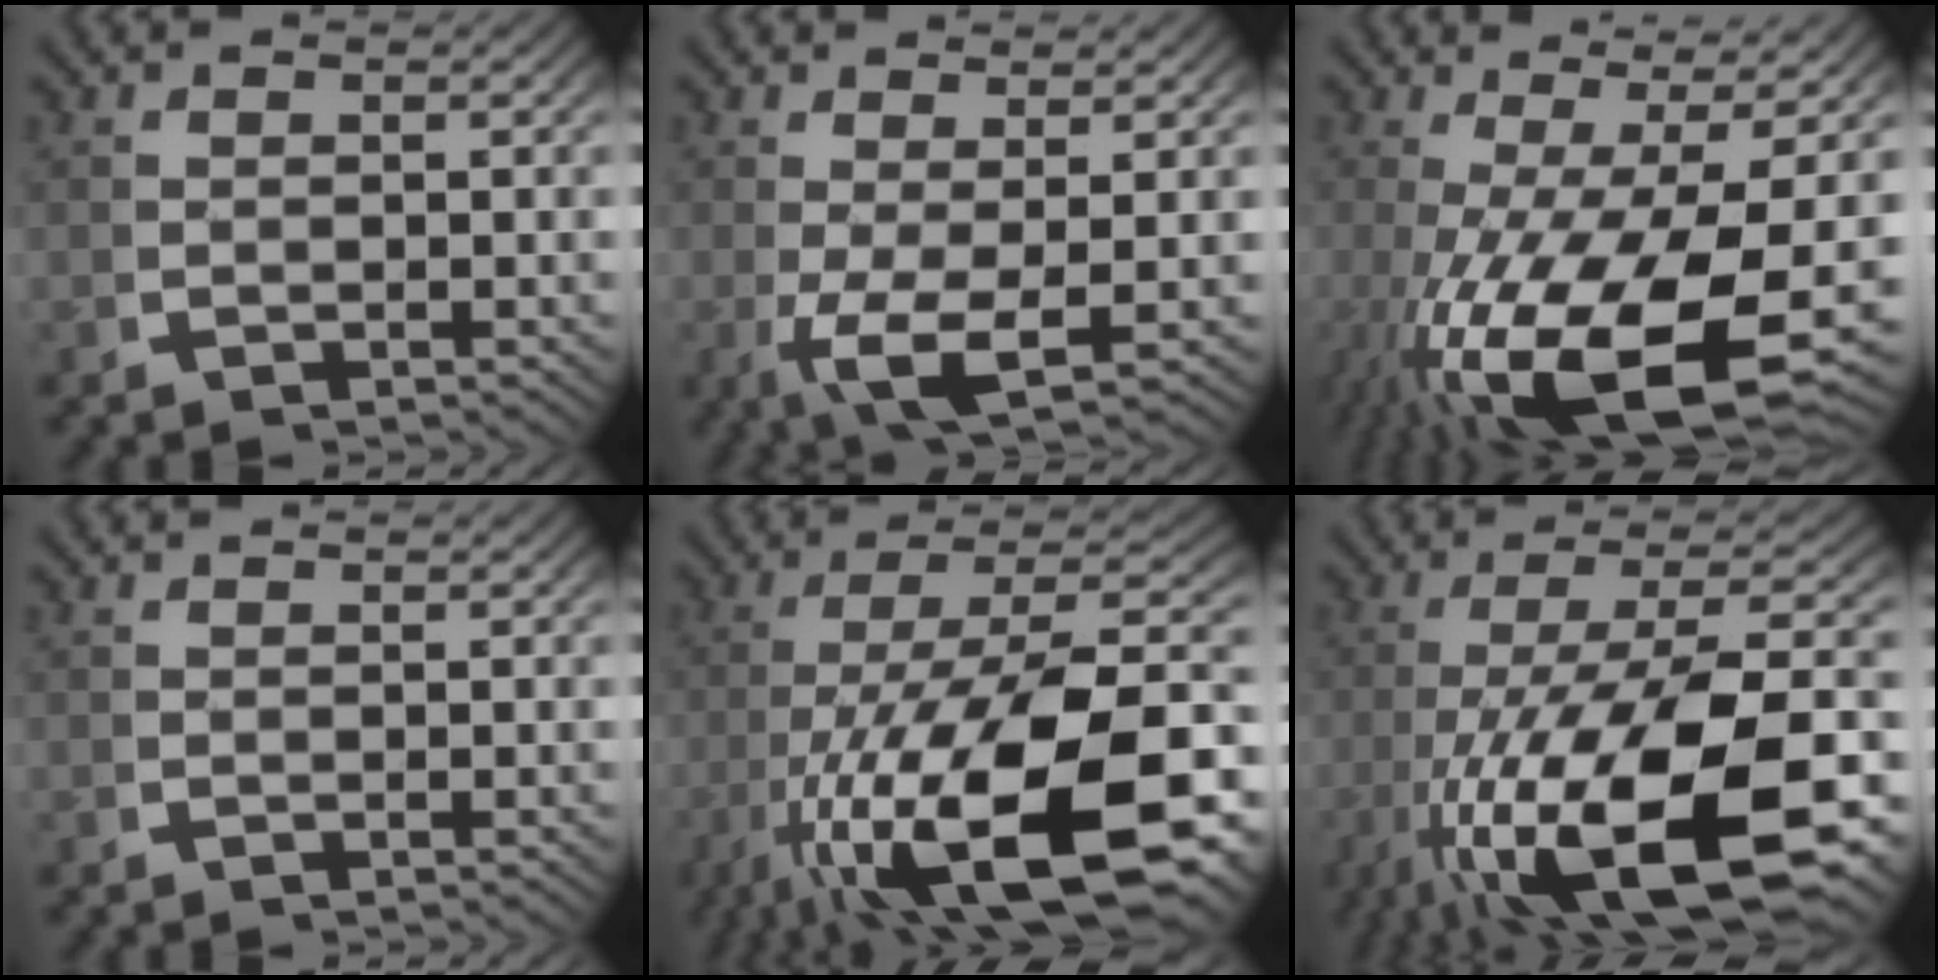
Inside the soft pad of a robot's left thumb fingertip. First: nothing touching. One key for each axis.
{"total": 5.3, "fx": -1.1, "fy": 2.1, "fz": 4.8, "tx": -0.103, "ty": -0.023, "tz": -0.001}
{"total": 17.4, "fx": -3.6, "fy": 8.9, "fz": 14.5, "tx": -0.280, "ty": -0.050, "tz": -0.014}
{"total": 0.0}
{"total": 18.8, "fx": -4.6, "fy": 8.8, "fz": 16.0, "tx": -0.290, "ty": -0.060, "tz": -0.024}
{"total": 17.0, "fx": -4.5, "fy": 8.1, "fz": 14.3, "tx": -0.286, "ty": -0.053, "tz": -0.024}